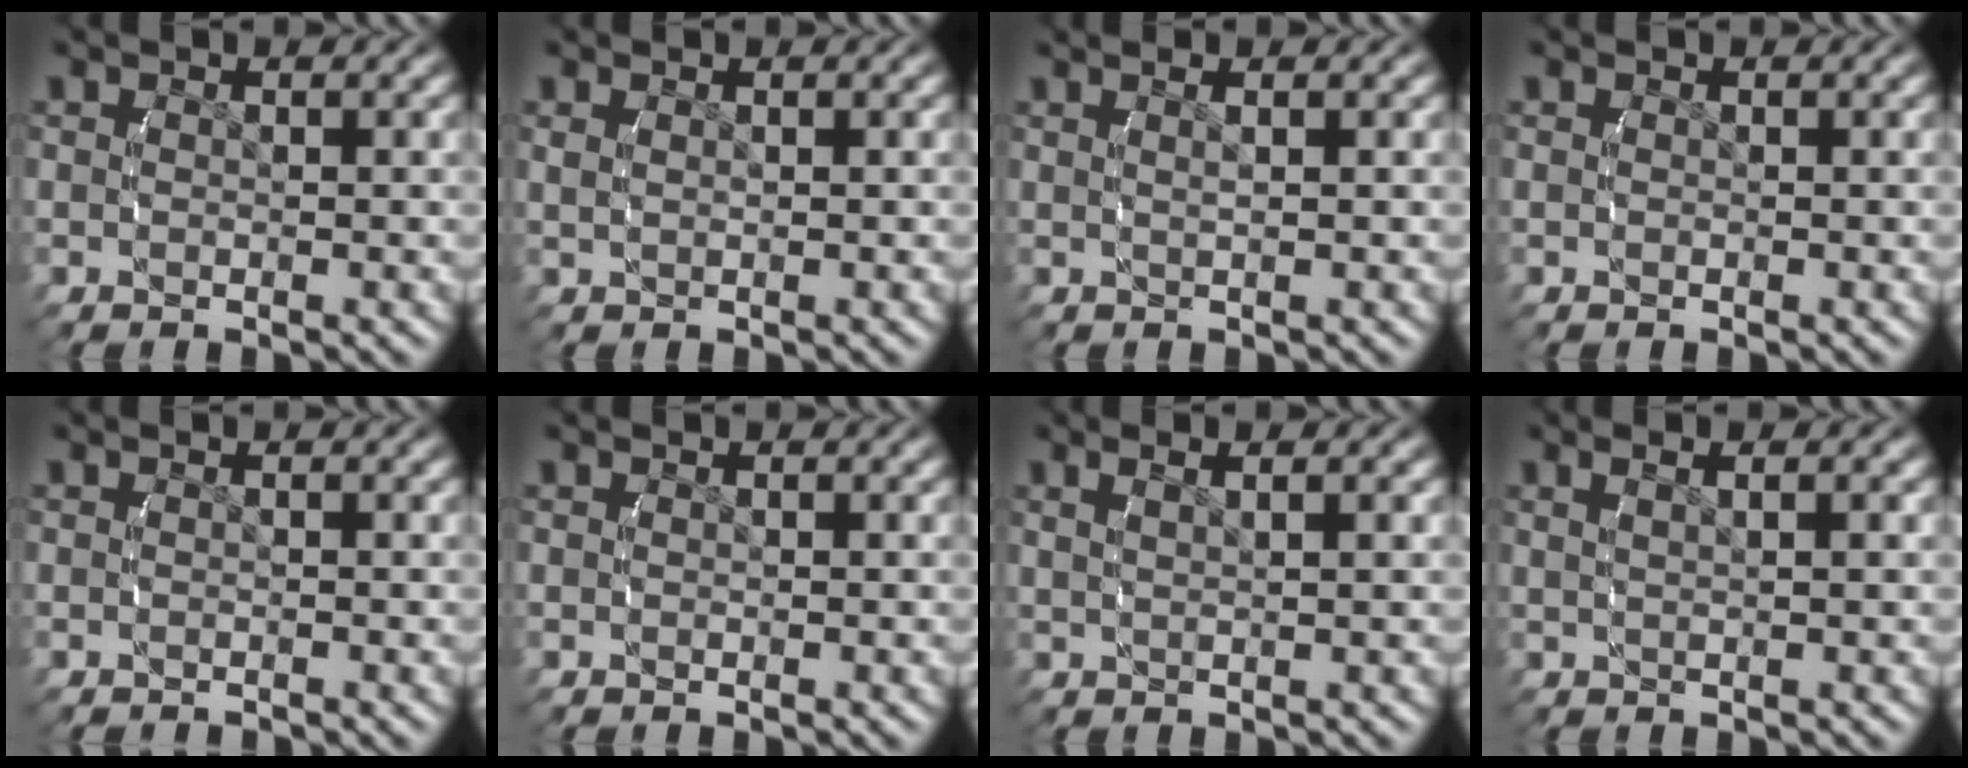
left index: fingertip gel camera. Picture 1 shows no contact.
{"total": 0.8, "force": [0.5, 0.0, 0.6], "torque": [-0.012, -0.004, 0.019]}
{"total": 2.0, "force": [1.2, 0.0, 1.7], "torque": [-0.016, 0.008, 0.020]}
{"total": 0.0}
{"total": 0.6, "force": [-0.6, -0.1, -0.1], "torque": [-0.003, -0.005, -0.008]}
{"total": 0.0}
{"total": 1.9, "force": [1.2, -0.3, 1.5], "torque": [-0.019, 0.007, 0.026]}
{"total": 1.9, "force": [1.0, -0.1, 1.6], "torque": [-0.018, 0.010, 0.021]}